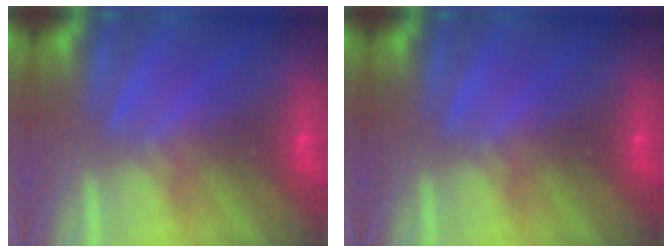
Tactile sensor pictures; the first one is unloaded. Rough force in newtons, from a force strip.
{"total": 0.0}